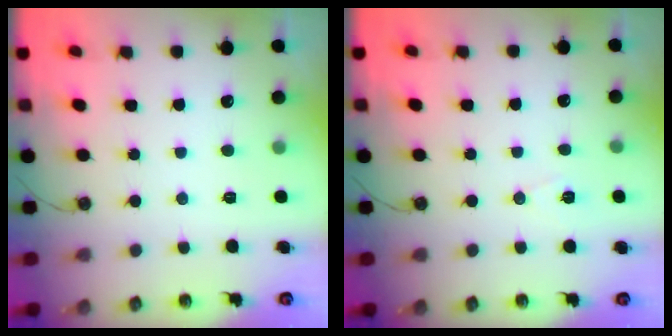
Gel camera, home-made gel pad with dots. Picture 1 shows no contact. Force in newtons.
{"total": 6.4, "press": 4.5, "slide": 4.5}